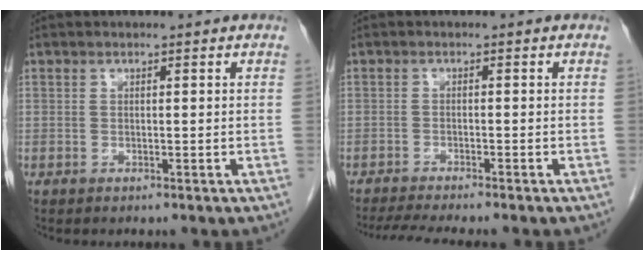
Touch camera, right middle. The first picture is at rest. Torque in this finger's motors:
{"motor_torque": [0.10, -0.08, 0.04, 0.02]}